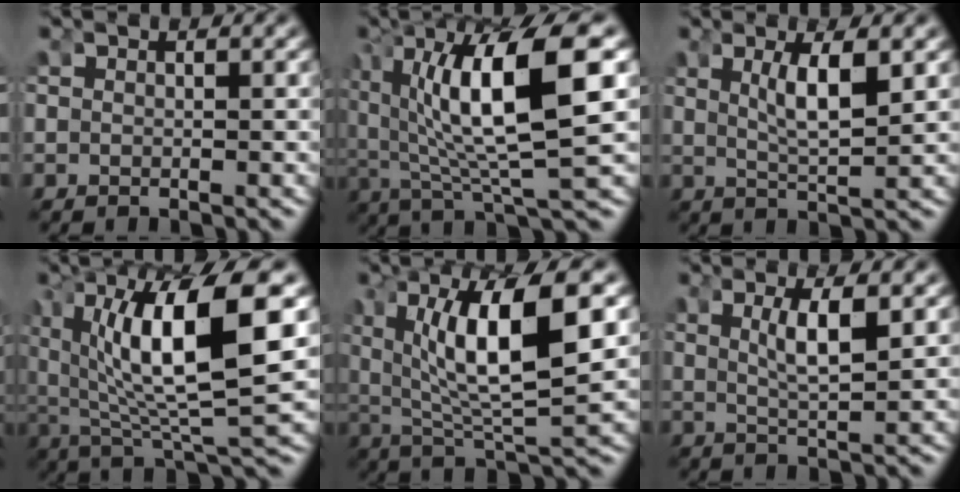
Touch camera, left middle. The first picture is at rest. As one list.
[{"total": 10.8, "force": [1.1, 3.5, 10.2], "torque": [-0.178, 0.002, 0.023]}, {"total": 3.5, "force": [1.0, 0.1, 3.3], "torque": [-0.054, -0.010, 0.028]}, {"total": 12.0, "force": [1.3, 4.3, 11.2], "torque": [-0.192, -0.001, 0.030]}, {"total": 9.7, "force": [2.0, 3.2, 8.9], "torque": [-0.162, 0.000, 0.044]}, {"total": 3.1, "force": [0.9, -0.2, 3.0], "torque": [-0.051, -0.009, 0.026]}]